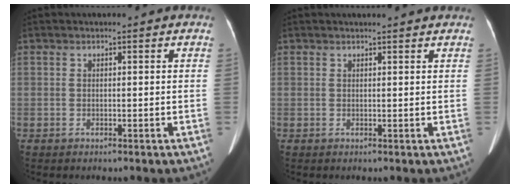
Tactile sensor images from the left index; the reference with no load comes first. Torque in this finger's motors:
{"motor_torque": [0.05, 0.12, -0.11, -0.01]}